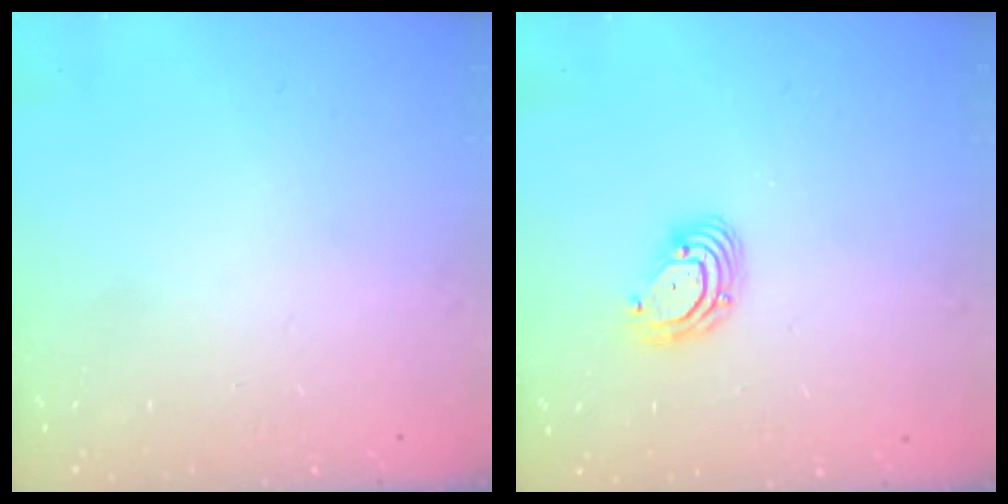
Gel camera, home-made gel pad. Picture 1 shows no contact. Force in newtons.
{"total": 5.8, "press": 5.7, "slide": 0.8}